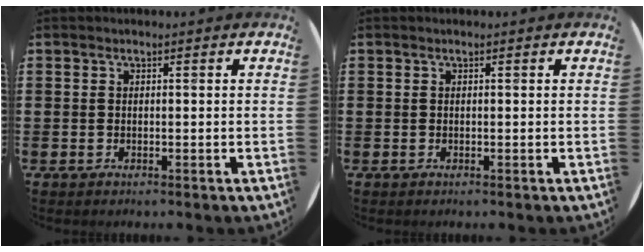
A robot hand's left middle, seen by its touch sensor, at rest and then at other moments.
{"total": 0.0}